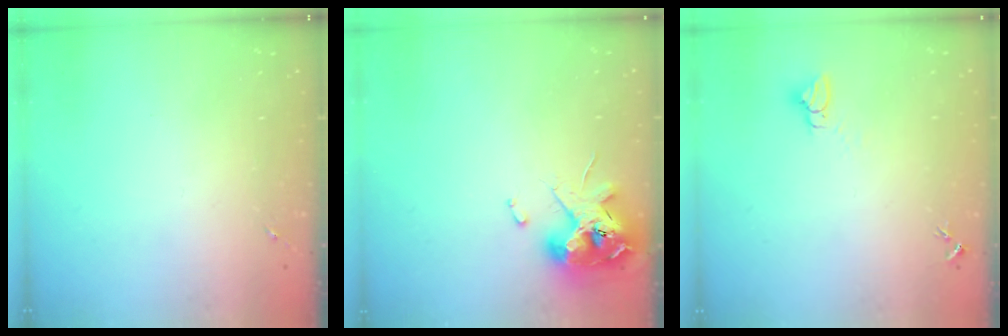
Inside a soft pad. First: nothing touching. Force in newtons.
{"total": 12.7, "press": 12.5, "slide": 2.0}
{"total": 3.0, "press": 3.0, "slide": 0.1}